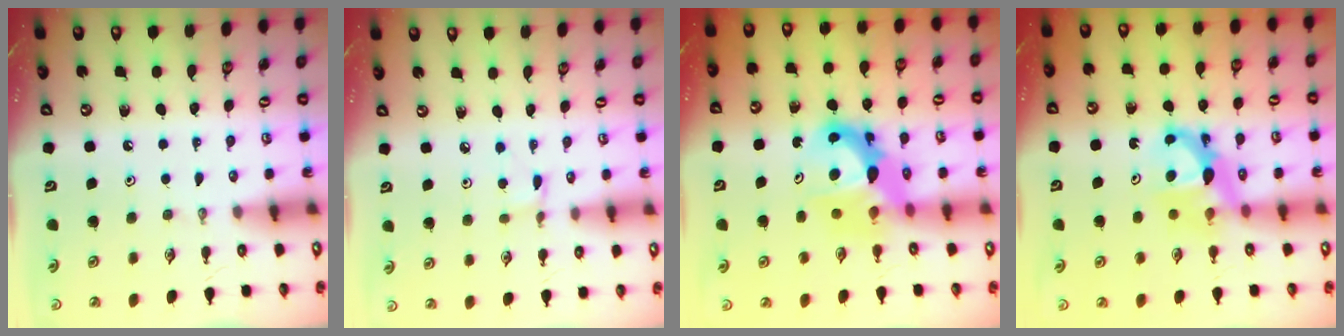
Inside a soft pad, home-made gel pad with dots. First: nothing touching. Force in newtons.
{"total": 1.2, "press": 1.2, "slide": 0.1}
{"total": 9.7, "press": 9.6, "slide": 0.7}
{"total": 8.2, "press": 8.2, "slide": 0.2}